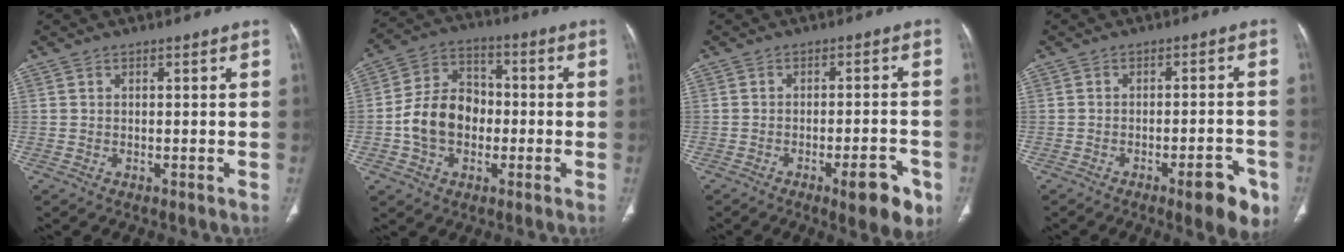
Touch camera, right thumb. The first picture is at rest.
{"total": 12.0, "force": [-1.9, 9.2, 7.4], "torque": [-0.112, 0.035, -0.041]}
{"total": 8.6, "force": [-4.3, 2.4, 7.1], "torque": [-0.081, 0.014, -0.052]}
{"total": 8.0, "force": [-4.3, 2.2, 6.4], "torque": [-0.068, 0.016, -0.051]}